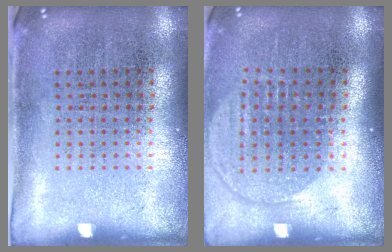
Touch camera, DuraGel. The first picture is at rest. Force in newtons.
{"total": 1.5, "press": 1.3, "slide": 0.7}